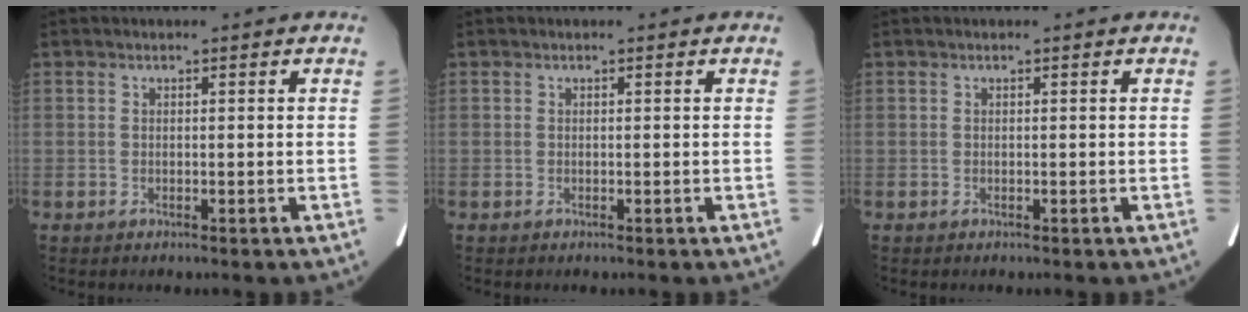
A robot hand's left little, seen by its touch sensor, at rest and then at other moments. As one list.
[{"total": 0.0}, {"total": 0.0}]